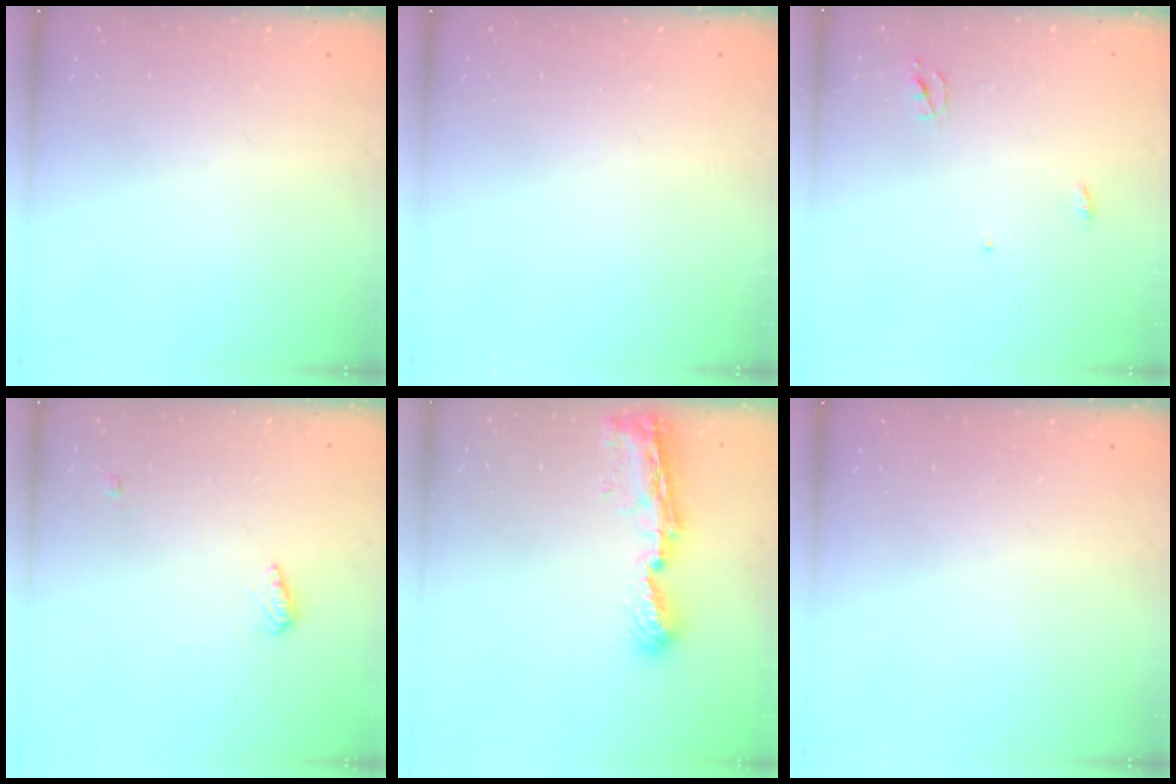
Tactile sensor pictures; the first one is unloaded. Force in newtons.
{"total": 0.0}
{"total": 2.3, "press": 2.3, "slide": 0.2}
{"total": 5.2, "press": 5.1, "slide": 1.0}
{"total": 8.9, "press": 8.9, "slide": 0.9}
{"total": 0.0}